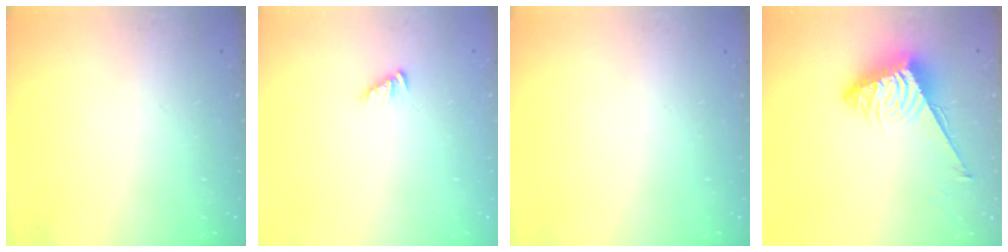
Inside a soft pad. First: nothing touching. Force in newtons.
{"total": 2.7, "press": 2.7, "slide": 0.4}
{"total": 0.0}
{"total": 4.1, "press": 4.1, "slide": 0.1}